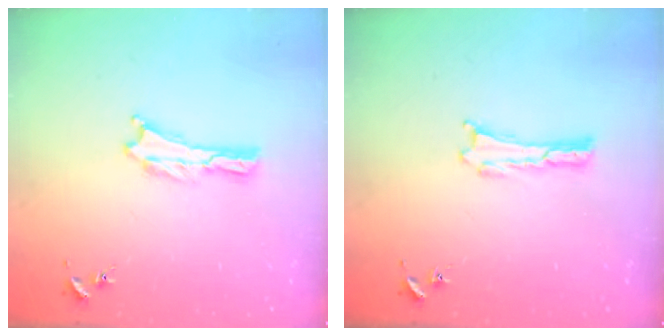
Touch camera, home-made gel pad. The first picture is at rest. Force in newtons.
{"total": 0.0}